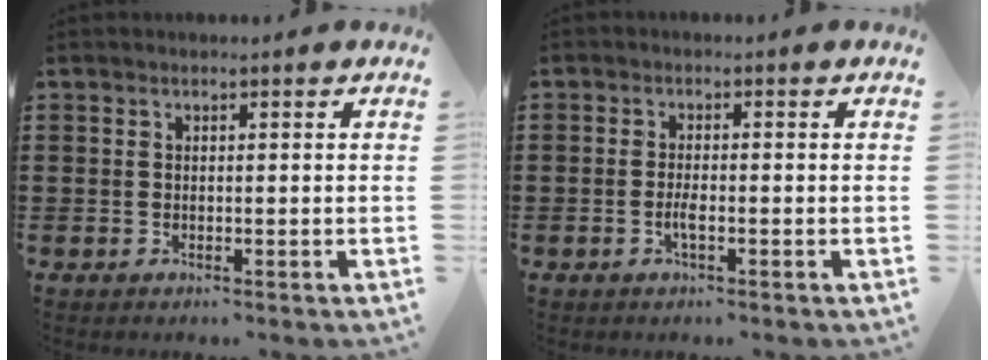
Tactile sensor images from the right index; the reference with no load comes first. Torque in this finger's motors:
{"motor_torque": [0.92, 1.22, -0.03, 0.00]}